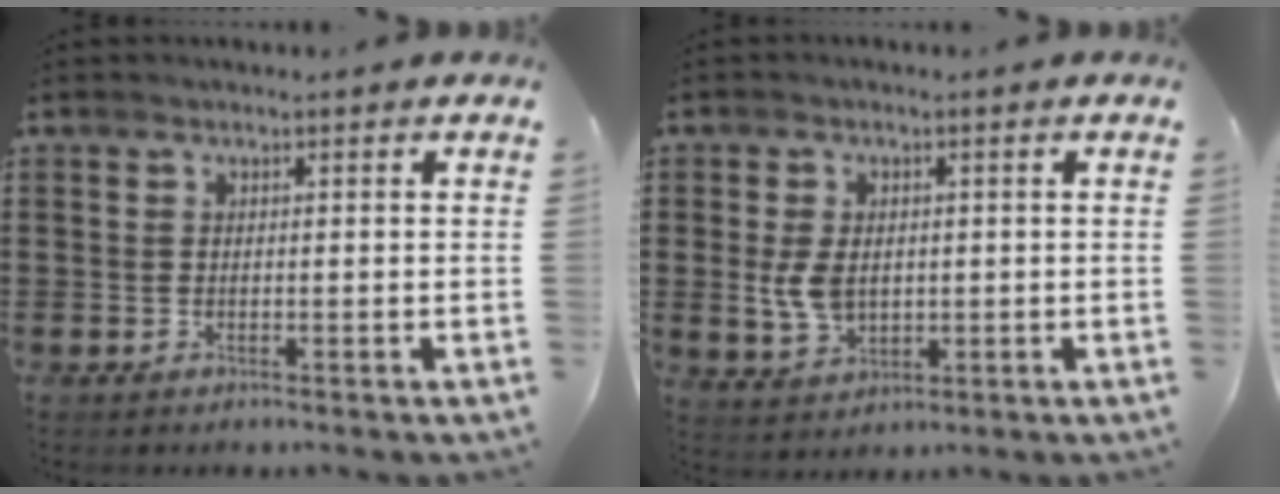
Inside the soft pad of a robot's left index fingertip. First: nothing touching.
{"total": 5.0, "force": [0.2, 3.3, 3.7], "torque": [-0.097, 0.000, -0.002]}